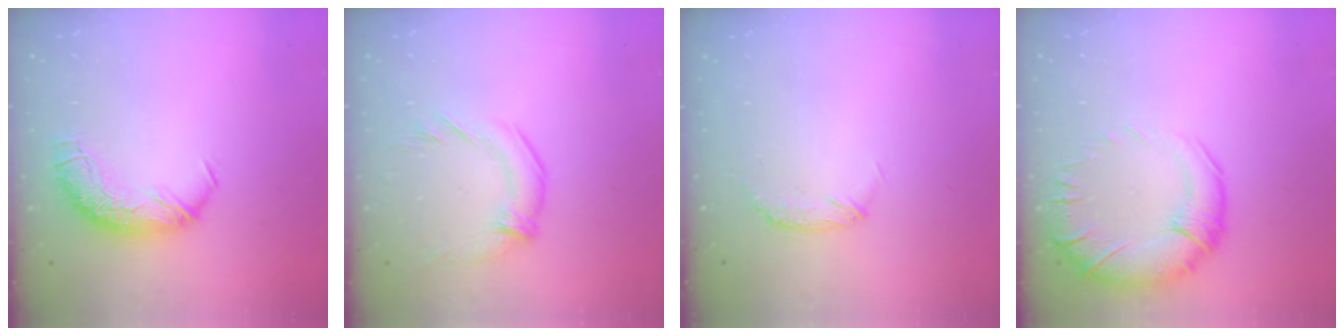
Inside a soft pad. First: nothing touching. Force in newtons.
{"total": 1.9, "press": 0.8, "slide": 1.7}
{"total": 5.0, "press": 4.9, "slide": 1.3}
{"total": 4.5, "press": 2.3, "slide": 3.9}